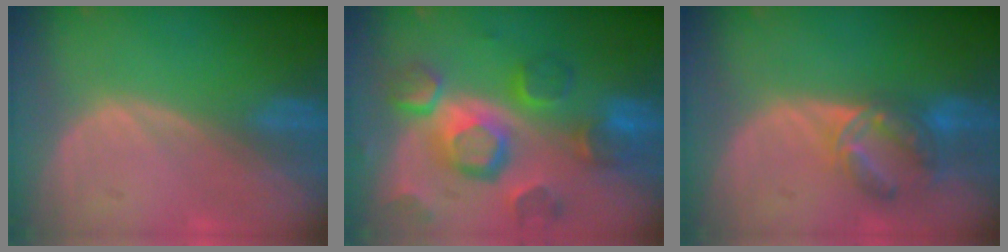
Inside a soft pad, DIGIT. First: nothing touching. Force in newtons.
{"total": 12.3, "press": 10.7, "slide": 6.0}
{"total": 7.3, "press": 6.3, "slide": 3.7}